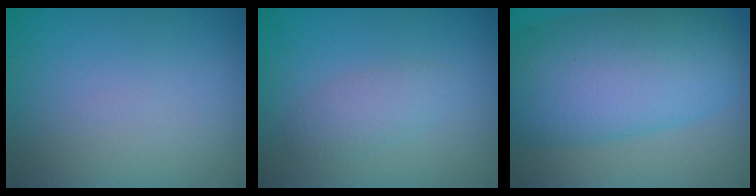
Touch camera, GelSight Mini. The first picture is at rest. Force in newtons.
{"total": 1.9, "press": 1.9, "slide": 0.1}
{"total": 11.3, "press": 11.2, "slide": 0.6}